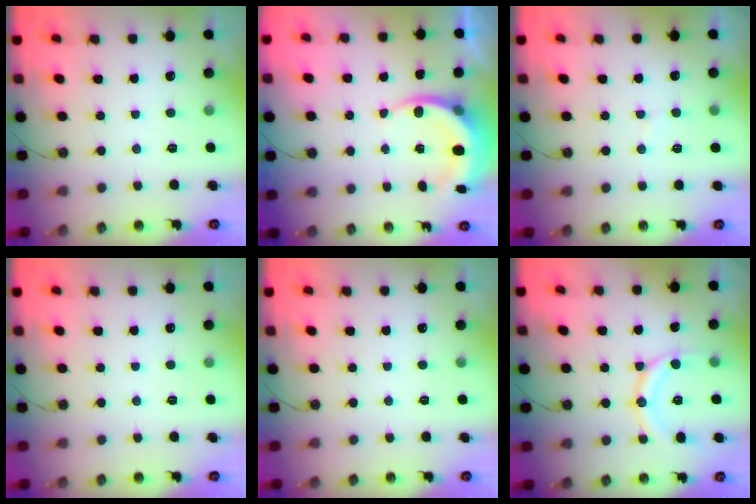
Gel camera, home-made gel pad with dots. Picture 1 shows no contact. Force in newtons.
{"total": 6.8, "press": 6.7, "slide": 1.3}
{"total": 2.9, "press": 2.7, "slide": 1.1}
{"total": 0.0}
{"total": 0.0}
{"total": 11.8, "press": 11.7, "slide": 0.4}